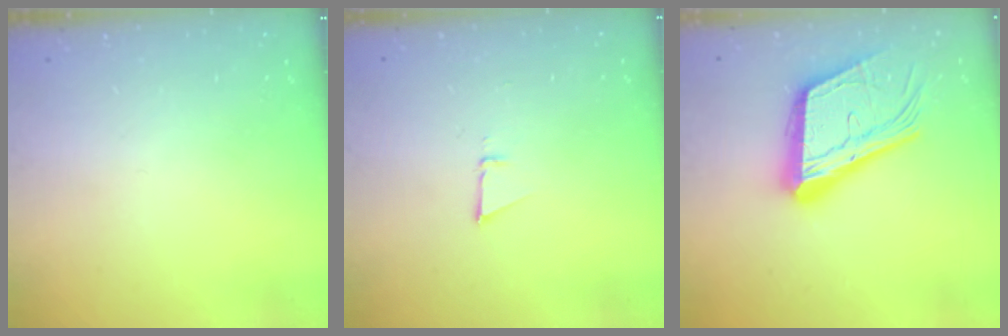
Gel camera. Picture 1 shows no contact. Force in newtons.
{"total": 3.0, "press": 2.9, "slide": 0.8}
{"total": 23.2, "press": 22.8, "slide": 3.7}